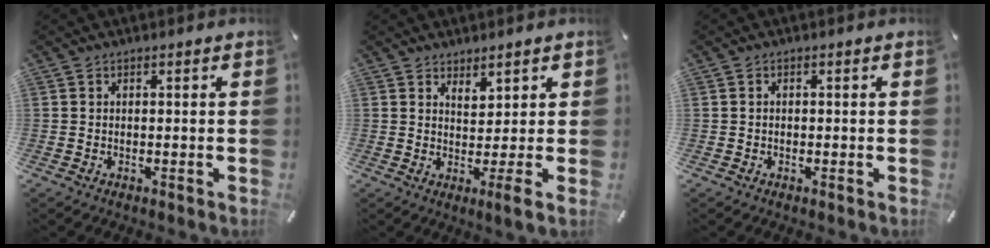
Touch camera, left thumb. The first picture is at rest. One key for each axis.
{"total": 3.1, "fx": 1.2, "fy": -0.3, "fz": 2.9, "tx": -0.056, "ty": -0.013, "tz": 0.020}
{"total": 0.8, "fx": -0.1, "fy": 0.6, "fz": 0.5, "tx": -0.011, "ty": 0.005, "tz": -0.004}